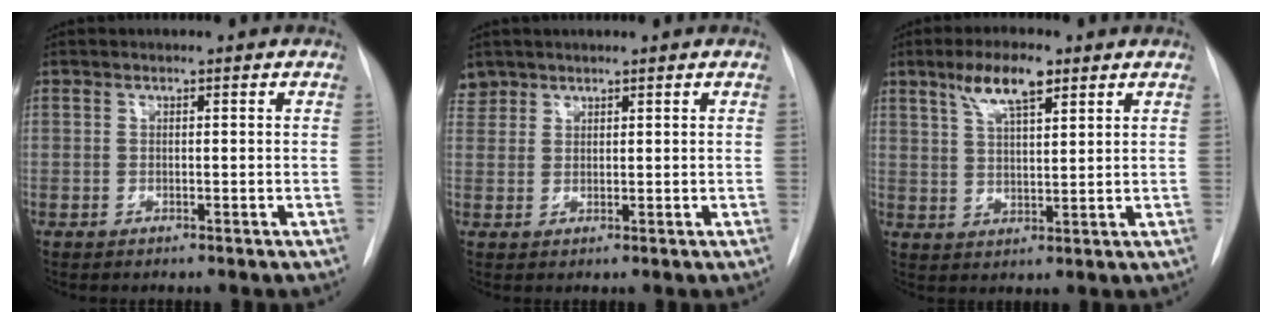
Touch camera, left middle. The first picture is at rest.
{"total": 2.7, "force": [2.2, 1.5, -0.3], "torque": [0.012, 0.010, 0.042]}
{"total": 7.3, "force": [4.4, 1.8, 5.5], "torque": [-0.106, 0.010, 0.081]}